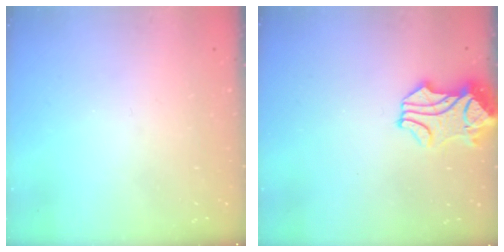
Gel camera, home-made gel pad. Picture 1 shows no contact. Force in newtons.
{"total": 1.0, "press": 0.5, "slide": 0.9}